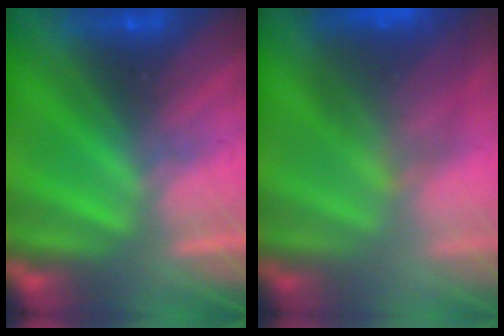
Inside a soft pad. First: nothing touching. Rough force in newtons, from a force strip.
{"total": 8.5}